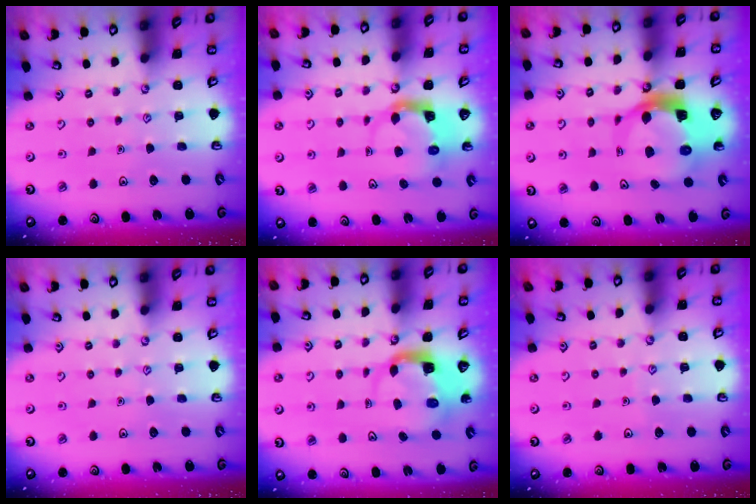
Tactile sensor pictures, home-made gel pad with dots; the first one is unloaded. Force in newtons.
{"total": 3.8, "press": 3.8, "slide": 0.7}
{"total": 8.8, "press": 8.7, "slide": 1.1}
{"total": 0.0}
{"total": 4.5, "press": 4.5, "slide": 0.4}
{"total": 2.6, "press": 2.5, "slide": 0.3}